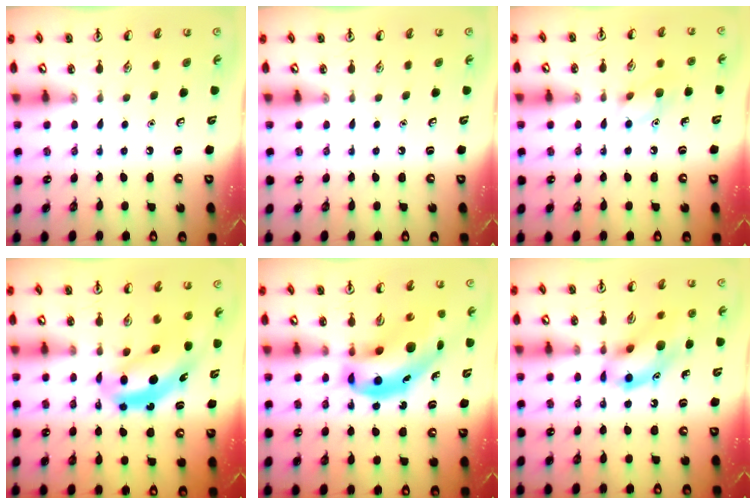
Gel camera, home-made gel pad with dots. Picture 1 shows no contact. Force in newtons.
{"total": 0.0}
{"total": 7.9, "press": 7.8, "slide": 1.6}
{"total": 6.4, "press": 6.2, "slide": 1.8}
{"total": 14.2, "press": 13.6, "slide": 3.8}
{"total": 12.4, "press": 12.3, "slide": 2.0}